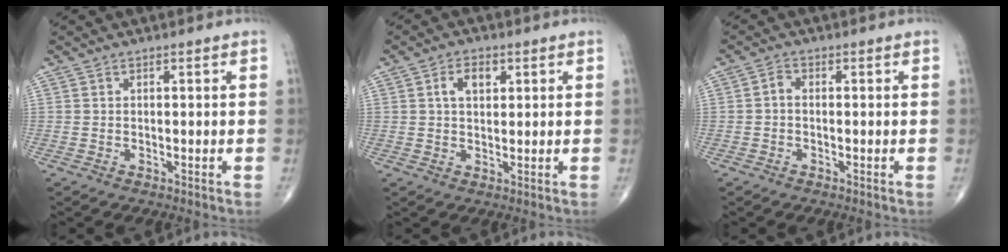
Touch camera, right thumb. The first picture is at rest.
{"total": 4.3, "force": [1.5, 2.6, 3.1], "torque": [-0.048, 0.002, 0.023]}
{"total": 1.7, "force": [-0.3, 1.1, 1.2], "torque": [-0.018, 0.005, -0.011]}